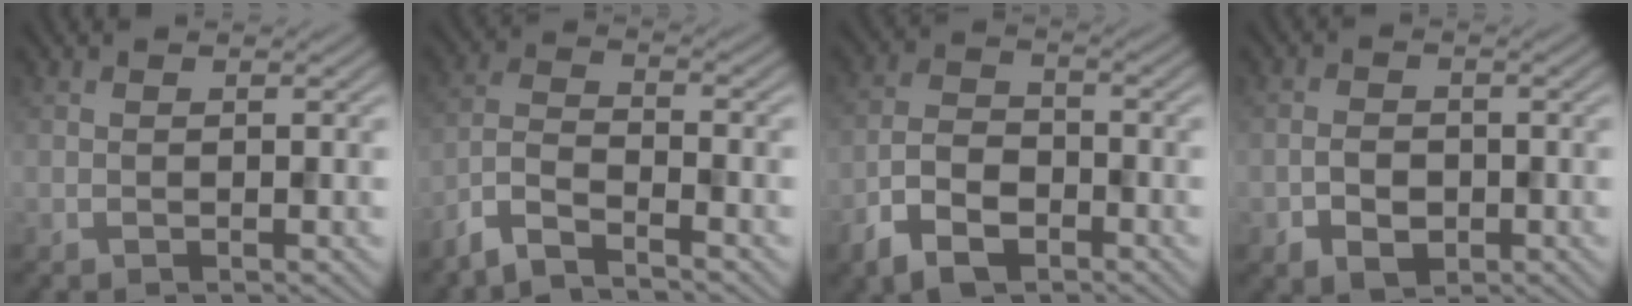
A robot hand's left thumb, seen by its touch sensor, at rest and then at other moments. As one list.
[{"total": 5.4, "force": [-4.4, 1.2, 2.9], "torque": [-0.064, -0.003, -0.103]}, {"total": 7.3, "force": [-4.5, 3.9, 4.1], "torque": [-0.088, -0.007, -0.098]}, {"total": 3.2, "force": [-1.2, 2.3, 1.9], "torque": [-0.037, -0.005, -0.023]}]